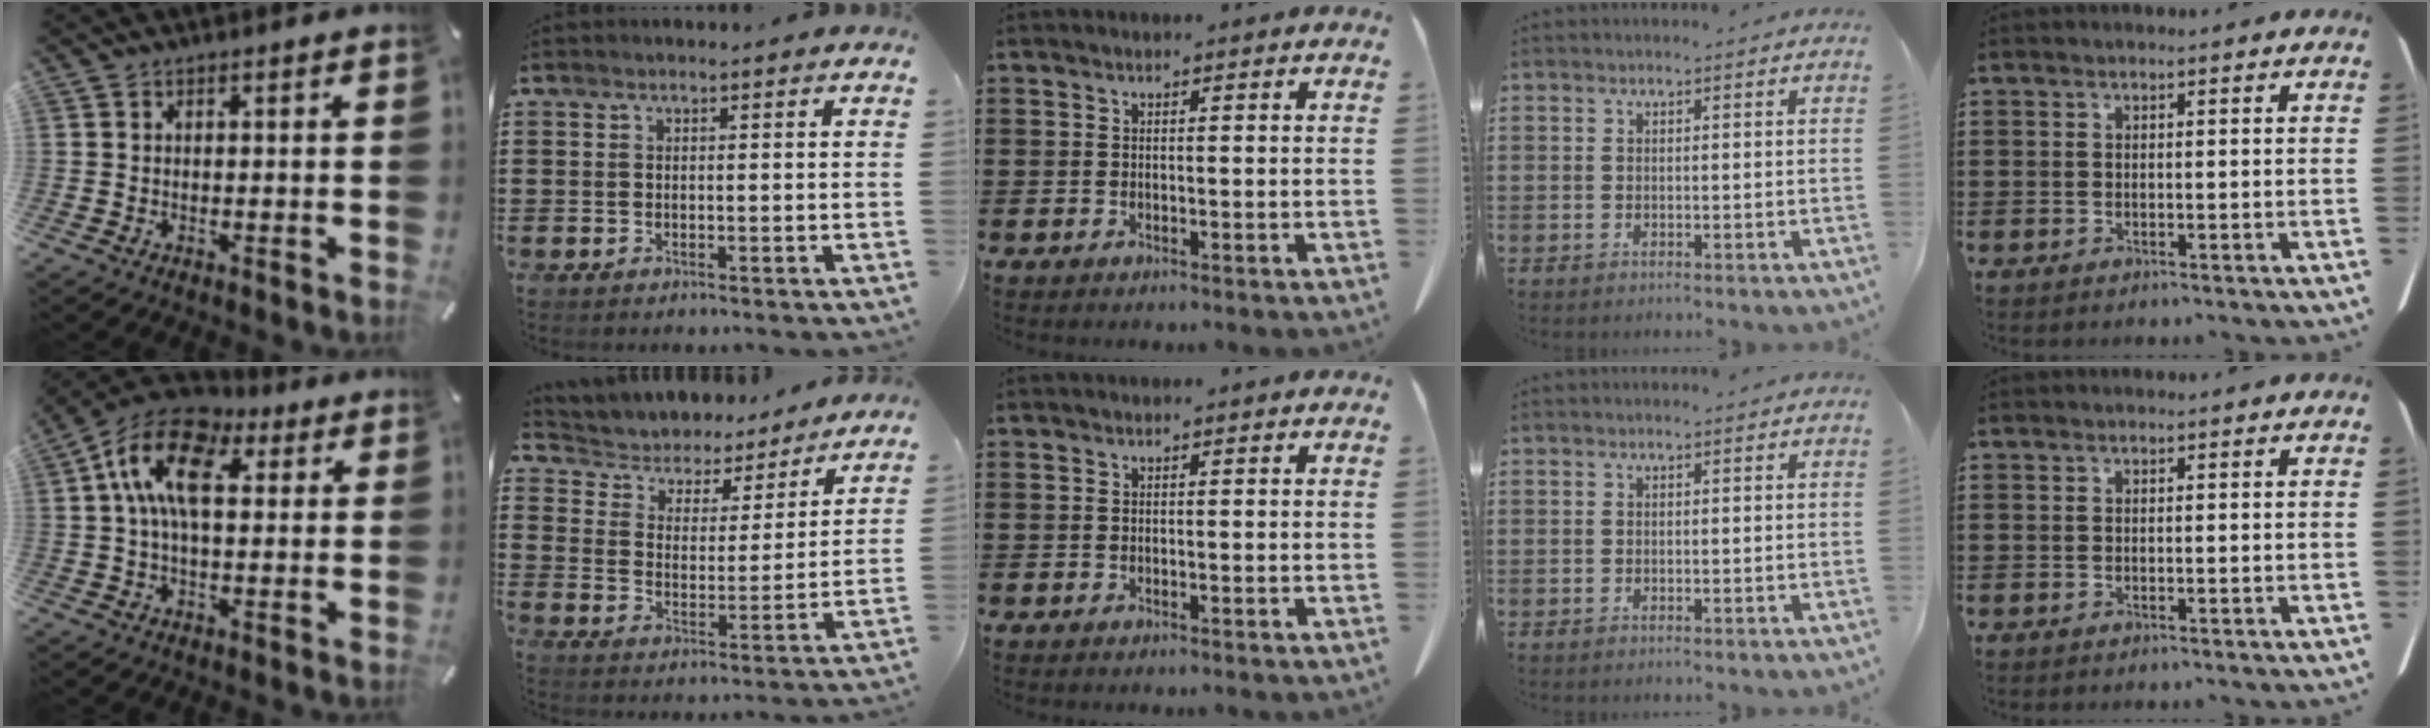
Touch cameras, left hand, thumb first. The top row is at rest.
{"thumb": {"total": 14.6, "force": [4.1, 8.7, 11.0], "torque": [-0.209, 0.005, 0.071]}, "index": {"total": 4.1, "force": [3.8, 1.3, 0.1], "torque": [-0.031, -0.034, 0.059]}}